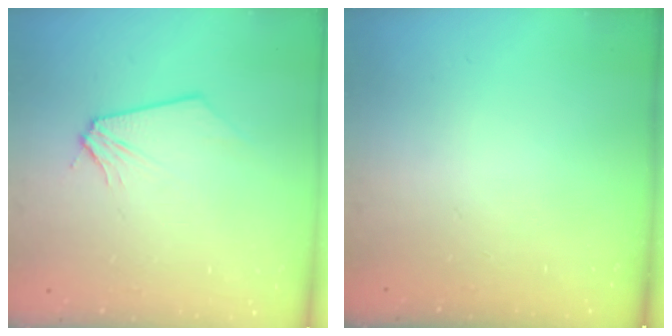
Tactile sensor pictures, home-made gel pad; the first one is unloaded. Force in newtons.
{"total": 0.0}